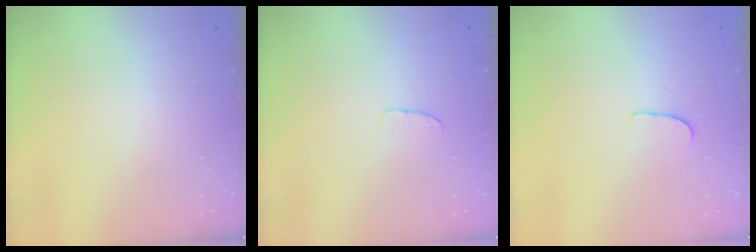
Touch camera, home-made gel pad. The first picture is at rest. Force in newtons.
{"total": 2.6, "press": 2.6, "slide": 0.2}
{"total": 5.4, "press": 5.4, "slide": 0.3}